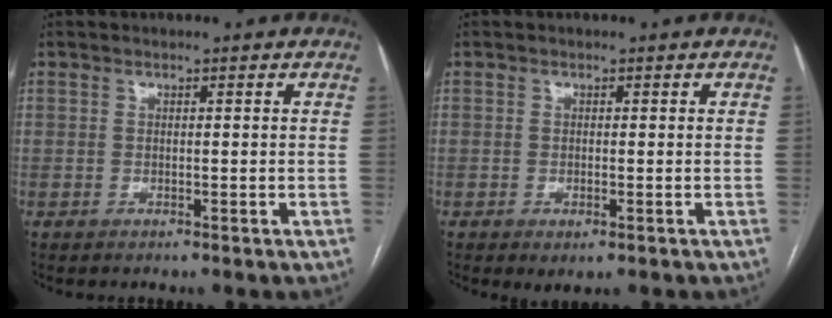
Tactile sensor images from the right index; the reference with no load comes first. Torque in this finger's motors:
{"motor_torque": [0.70, -0.42, 0.22, 0.04]}